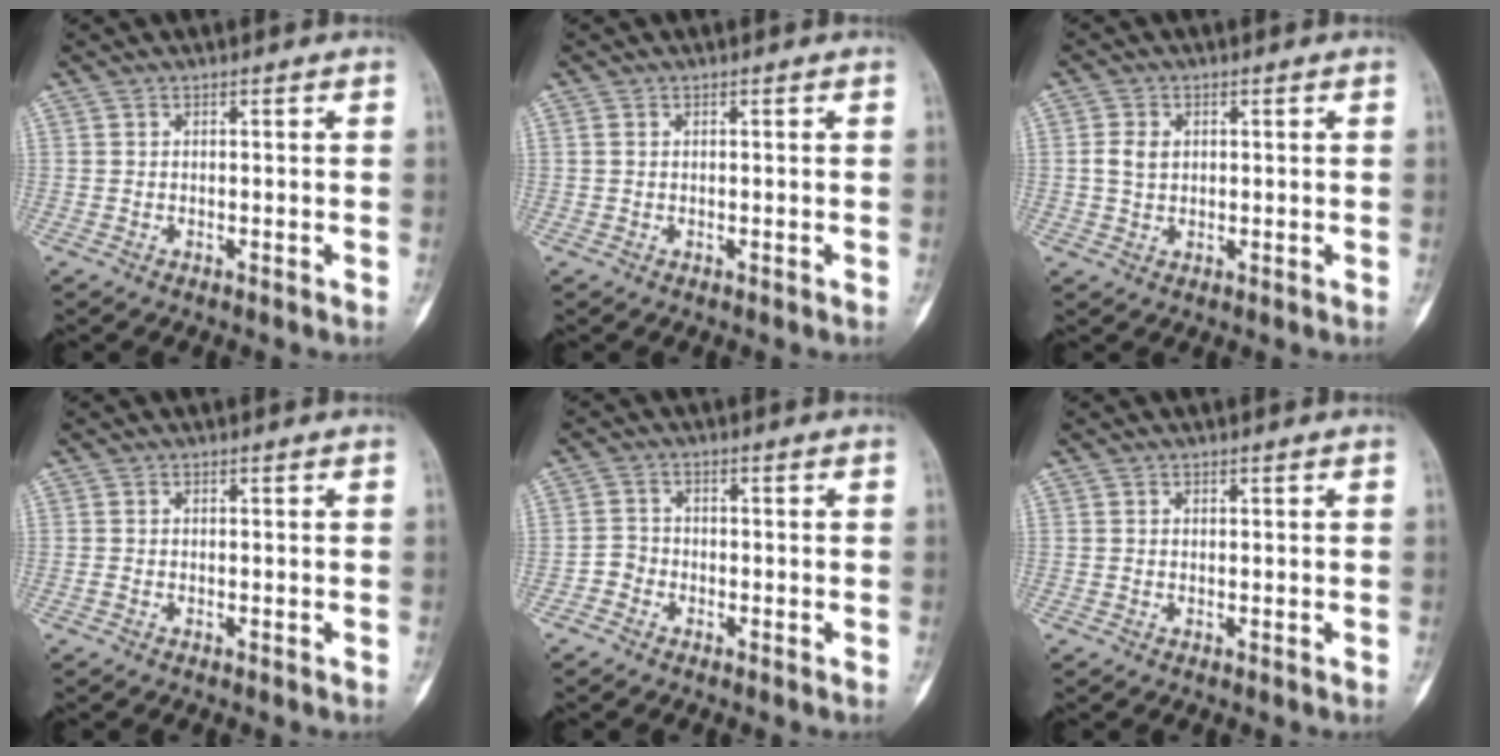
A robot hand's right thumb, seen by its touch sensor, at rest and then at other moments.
{"total": 0.6, "force": [0.2, 0.4, 0.4], "torque": [-0.011, 0.003, 0.006]}
{"total": 3.3, "force": [0.5, 2.5, 2.1], "torque": [-0.035, 0.004, 0.010]}
{"total": 0.0}
{"total": 2.4, "force": [-1.5, 1.9, 0.3], "torque": [0.001, 0.011, -0.038]}
{"total": 0.0}